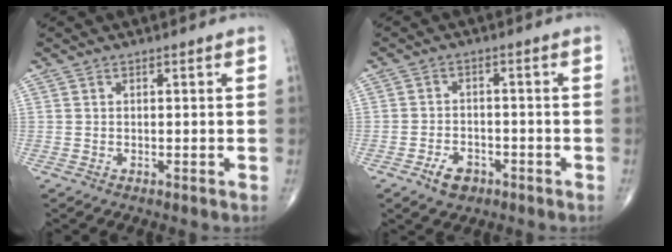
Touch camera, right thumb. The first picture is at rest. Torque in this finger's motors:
{"motor_torque": [-0.11, 0.30, -0.13, -0.17, 0.11]}